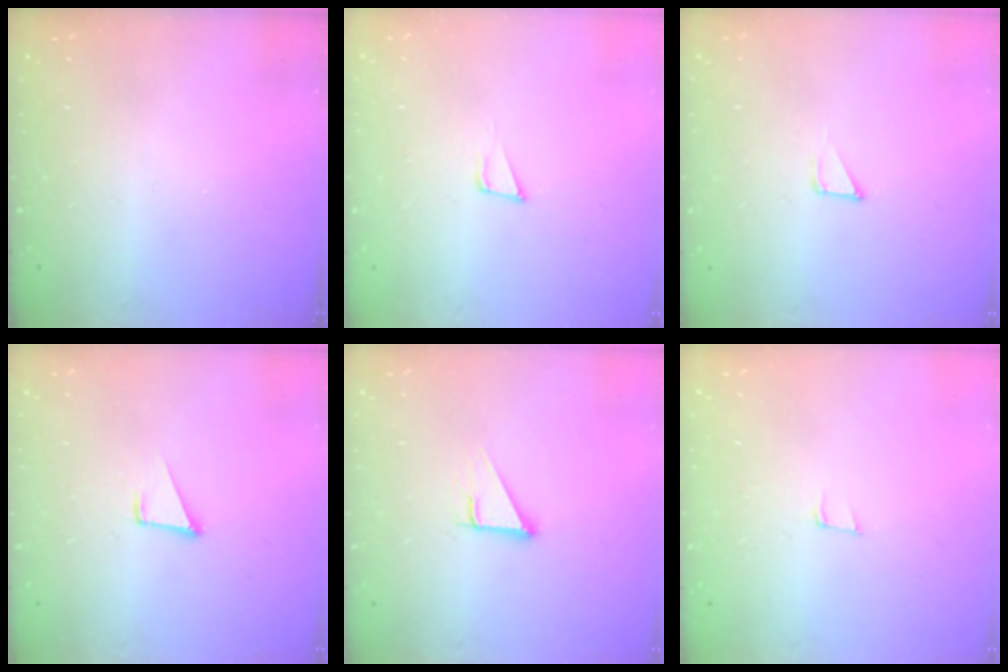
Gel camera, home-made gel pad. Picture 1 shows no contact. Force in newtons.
{"total": 6.1, "press": 5.4, "slide": 2.8}
{"total": 1.6, "press": 1.6, "slide": 0.1}
{"total": 1.6, "press": 1.5, "slide": 0.1}
{"total": 2.8, "press": 2.8, "slide": 0.0}
{"total": 5.6, "press": 4.5, "slide": 3.3}